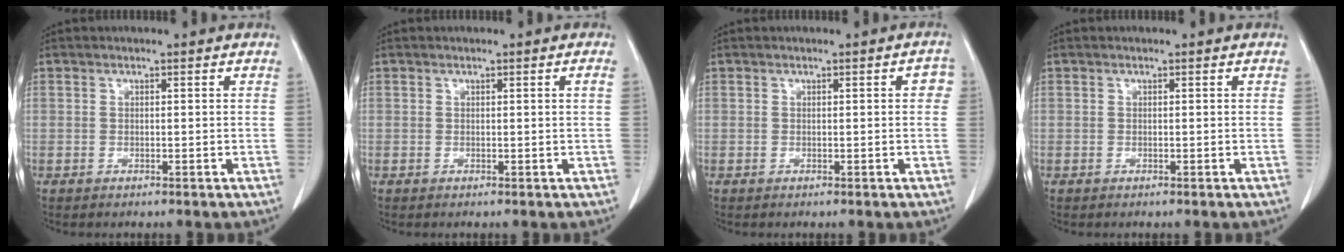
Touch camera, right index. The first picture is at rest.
{"total": 0.7, "force": [0.0, -0.2, 0.7], "torque": [-0.008, 0.000, -0.001]}
{"total": 2.1, "force": [0.0, 0.6, 2.0], "torque": [-0.014, 0.010, -0.002]}
{"total": 0.0}